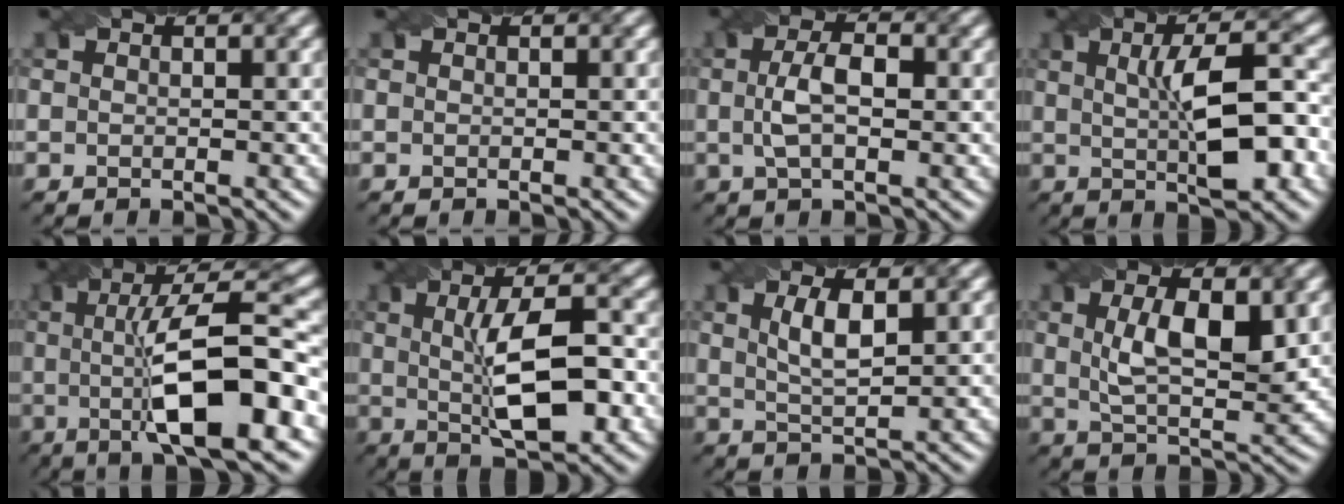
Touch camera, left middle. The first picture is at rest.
{"total": 0.0}
{"total": 3.7, "force": [0.1, 1.5, 3.3], "torque": [-0.074, 0.005, -0.001]}
{"total": 7.6, "force": [0.4, 2.0, 7.3], "torque": [-0.104, 0.011, 0.005]}
{"total": 11.8, "force": [-0.9, 2.8, 11.4], "torque": [-0.167, 0.008, -0.018]}
{"total": 8.7, "force": [0.0, 2.7, 8.2], "torque": [-0.126, 0.008, -0.002]}
{"total": 3.3, "force": [1.2, 1.0, 2.9], "torque": [-0.062, 0.001, 0.024]}
{"total": 6.4, "force": [1.5, 2.4, 5.8], "torque": [-0.107, -0.001, 0.031]}